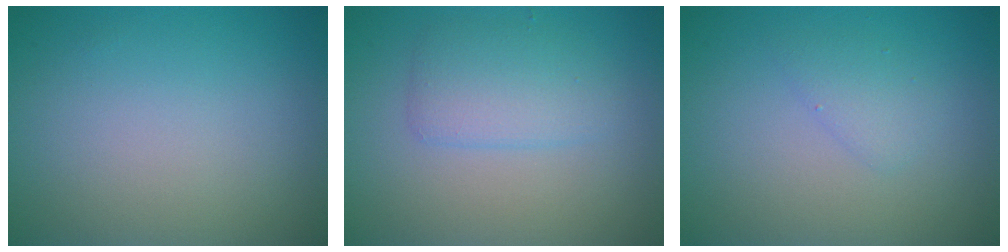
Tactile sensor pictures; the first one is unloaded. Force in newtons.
{"total": 2.9, "press": 2.9, "slide": 0.2}
{"total": 1.5, "press": 1.5, "slide": 0.1}